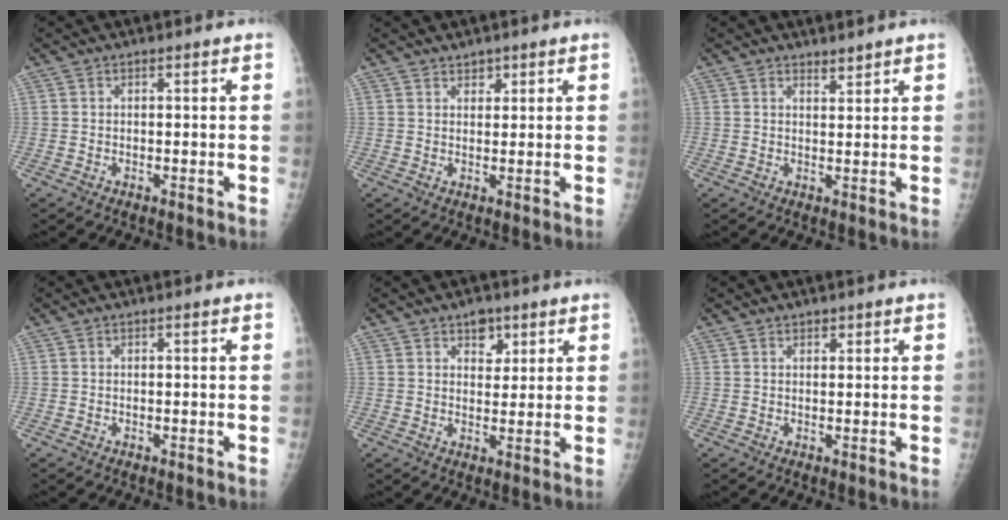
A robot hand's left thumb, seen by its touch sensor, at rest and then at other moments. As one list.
[{"total": 2.1, "force": [1.6, 1.2, 0.7], "torque": [0.004, -0.009, 0.023]}, {"total": 1.8, "force": [1.7, 0.5, 0.4], "torque": [0.005, -0.015, 0.027]}, {"total": 0.0}, {"total": 4.6, "force": [2.7, 2.9, 2.2], "torque": [-0.005, -0.013, 0.040]}, {"total": 1.3, "force": [1.0, 0.8, 0.4], "torque": [0.006, -0.005, 0.012]}]